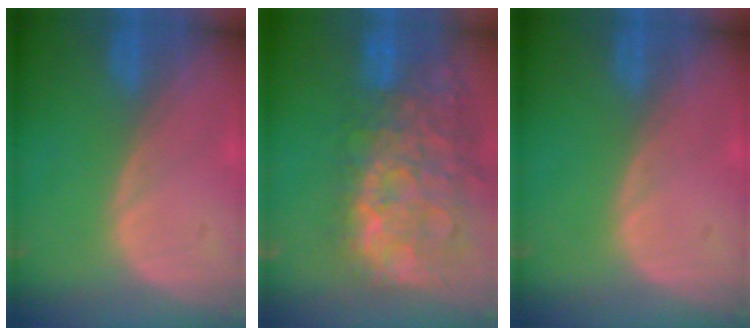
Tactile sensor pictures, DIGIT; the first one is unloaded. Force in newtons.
{"total": 14.9, "press": 12.1, "slide": 8.7}
{"total": 0.0}